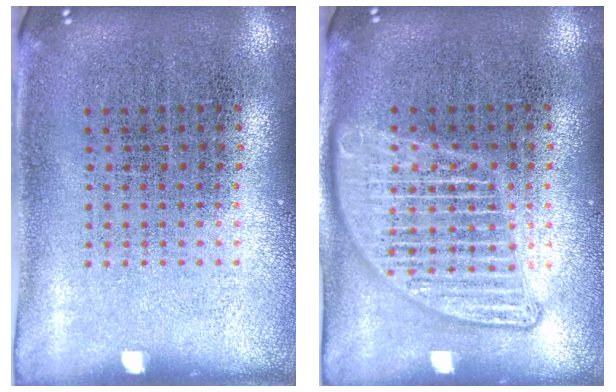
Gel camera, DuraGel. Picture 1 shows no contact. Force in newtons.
{"total": 1.8, "press": 1.8, "slide": 0.3}